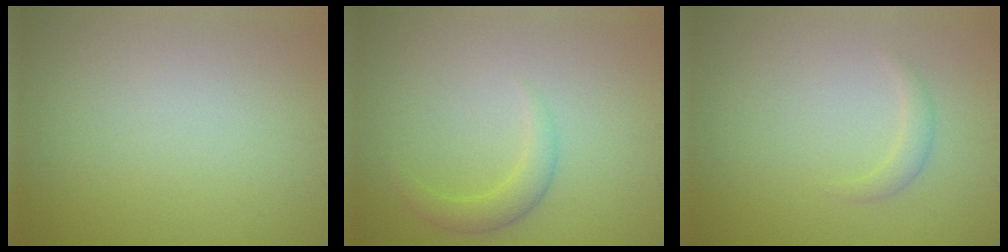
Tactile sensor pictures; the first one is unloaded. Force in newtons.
{"total": 2.0, "press": 2.0, "slide": 0.2}
{"total": 1.2, "press": 1.2, "slide": 0.1}